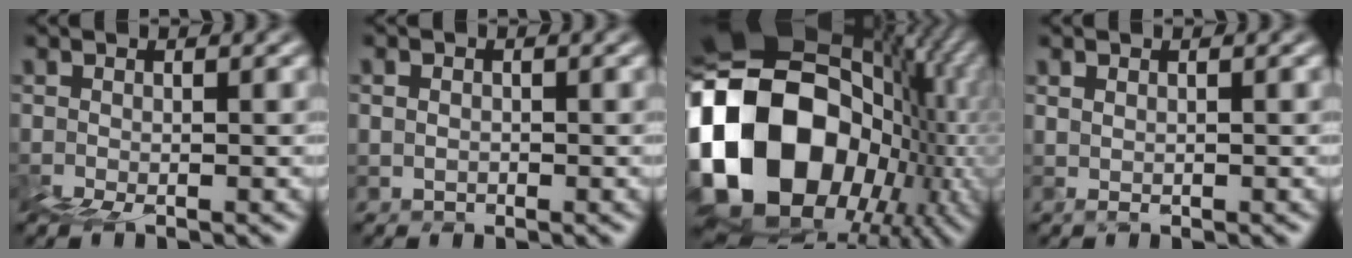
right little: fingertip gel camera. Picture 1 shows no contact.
{"total": 1.7, "force": [1.5, 0.1, -0.8], "torque": [0.043, 0.014, 0.016]}
{"total": 19.4, "force": [-0.1, 15.7, 11.4], "torque": [-0.259, 0.012, 0.010]}
{"total": 1.5, "force": [1.1, -0.4, -0.9], "torque": [0.025, 0.006, 0.026]}